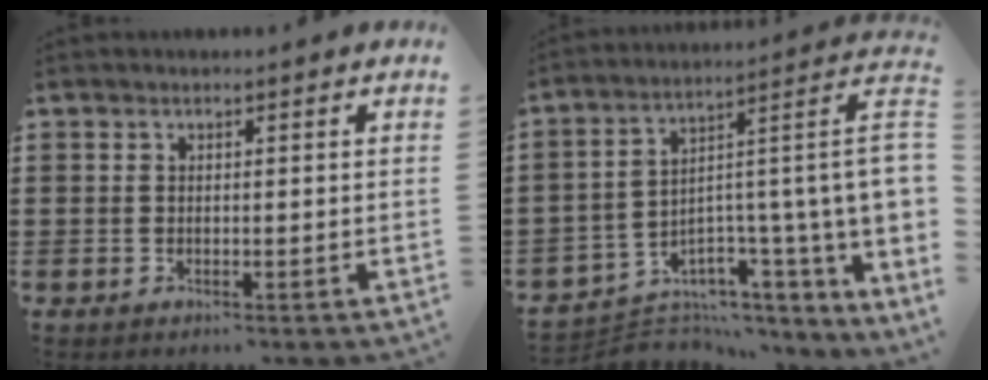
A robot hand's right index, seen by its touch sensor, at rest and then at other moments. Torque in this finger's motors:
{"motor_torque": [0.33, -0.22, 0.36, 0.11]}